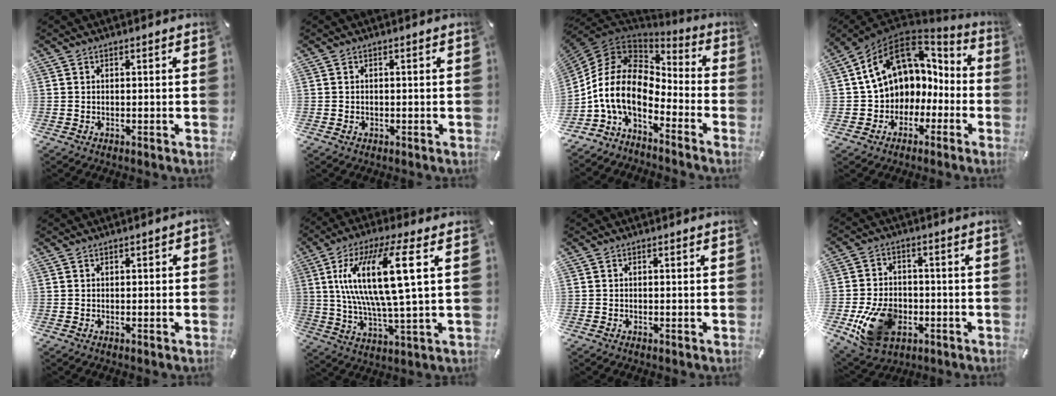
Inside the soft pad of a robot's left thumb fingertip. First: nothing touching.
{"total": 0.8, "force": [-0.2, 0.7, 0.4], "torque": [-0.007, 0.004, -0.005]}
{"total": 14.3, "force": [-4.1, 8.6, 10.7], "torque": [-0.242, 0.008, -0.082]}
{"total": 14.9, "force": [4.6, 11.8, 7.9], "torque": [-0.163, -0.018, 0.086]}
{"total": 1.0, "force": [-0.5, 0.7, 0.5], "torque": [-0.009, 0.003, -0.011]}
{"total": 18.0, "force": [5.0, 3.9, 16.8], "torque": [-0.345, -0.010, 0.067]}
{"total": 0.5, "force": [-0.3, 0.3, 0.3], "torque": [-0.007, 0.000, -0.006]}
{"total": 14.6, "force": [-4.6, 10.6, 9.0], "torque": [-0.178, 0.018, -0.078]}